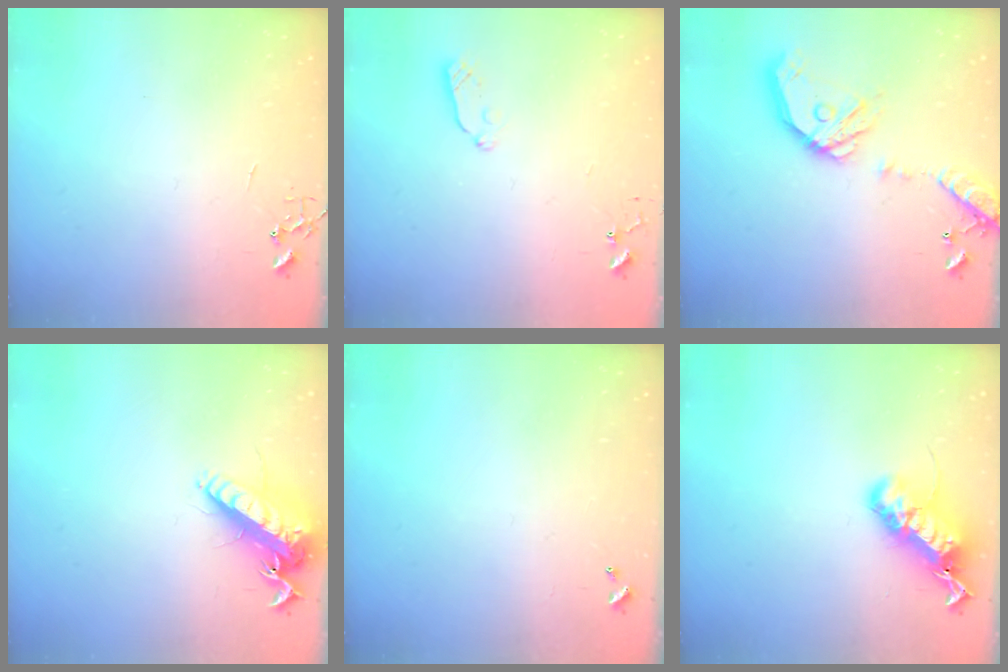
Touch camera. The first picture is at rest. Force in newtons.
{"total": 3.8, "press": 3.8, "slide": 0.6}
{"total": 18.1, "press": 17.8, "slide": 3.3}
{"total": 14.6, "press": 14.4, "slide": 2.8}
{"total": 0.0}
{"total": 19.9, "press": 19.9, "slide": 0.3}